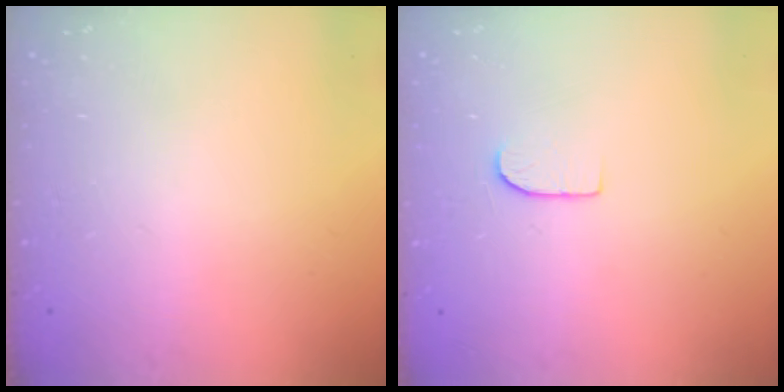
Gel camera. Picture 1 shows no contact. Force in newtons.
{"total": 5.5, "press": 5.5, "slide": 0.6}